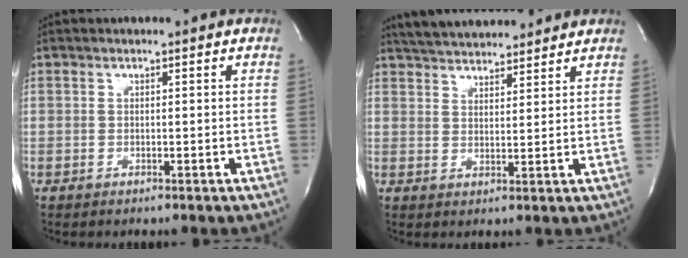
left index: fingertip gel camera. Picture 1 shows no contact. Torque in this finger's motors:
{"motor_torque": [0.16, -0.26, 0.33, 0.12]}